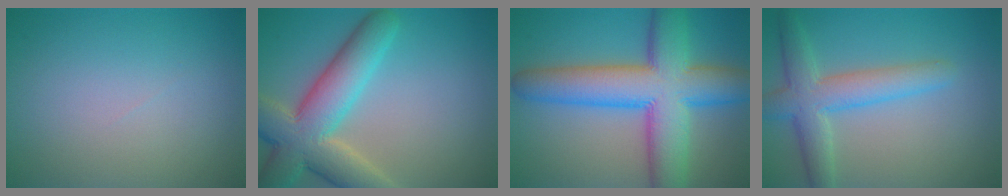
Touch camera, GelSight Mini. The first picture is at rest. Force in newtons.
{"total": 9.2, "press": 9.2, "slide": 0.7}
{"total": 11.7, "press": 11.7, "slide": 0.1}
{"total": 5.1, "press": 5.1, "slide": 0.2}